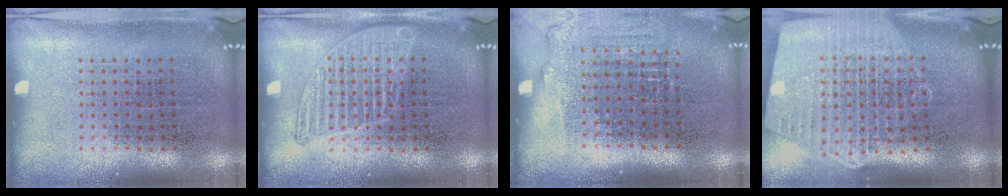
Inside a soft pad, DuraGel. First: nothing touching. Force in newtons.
{"total": 2.1, "press": 2.1, "slide": 0.3}
{"total": 1.0, "press": 1.0, "slide": 0.4}
{"total": 2.7, "press": 2.3, "slide": 1.4}